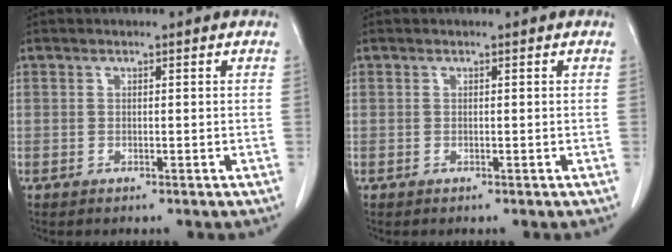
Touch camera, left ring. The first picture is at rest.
{"total": 0.0}